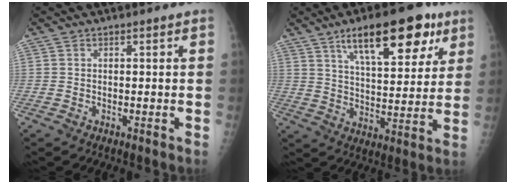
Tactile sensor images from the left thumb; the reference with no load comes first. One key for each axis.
{"total": 17.6, "fx": 9.8, "fy": 6.9, "fz": 12.9, "tx": -0.152, "ty": -0.032, "tz": 0.154}